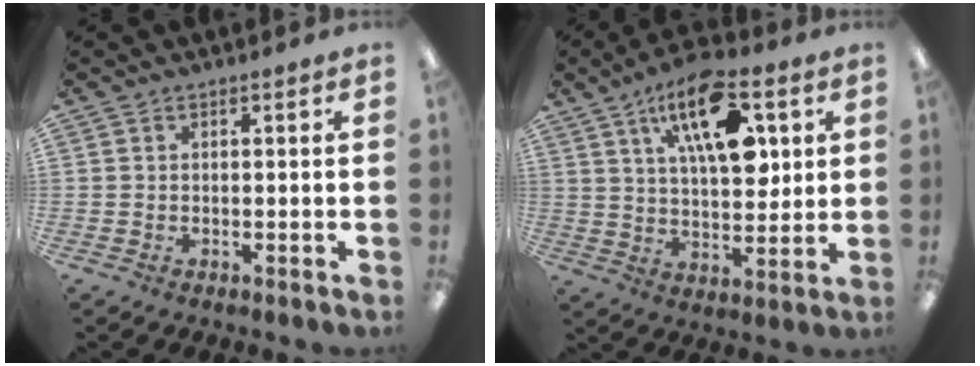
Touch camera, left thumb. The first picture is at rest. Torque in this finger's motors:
{"motor_torque": [0.07, 0.77, 1.21, -1.56, 0.33]}